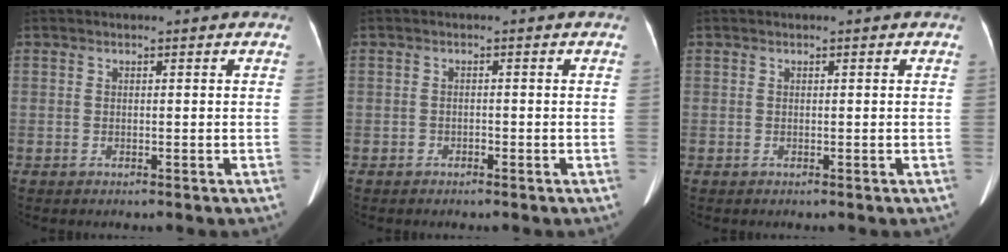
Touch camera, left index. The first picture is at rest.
{"total": 0.8, "force": [-0.6, 0.5, 0.1], "torque": [-0.002, 0.003, -0.014]}
{"total": 0.0}